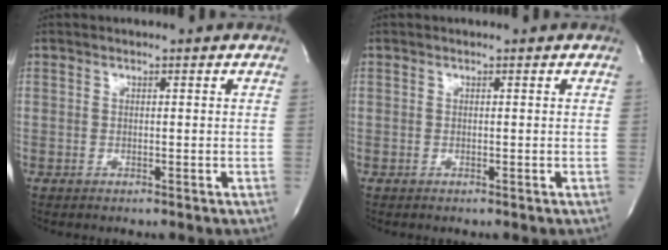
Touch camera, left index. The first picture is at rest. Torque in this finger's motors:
{"motor_torque": [0.01, 0.00, 0.00, 0.00]}